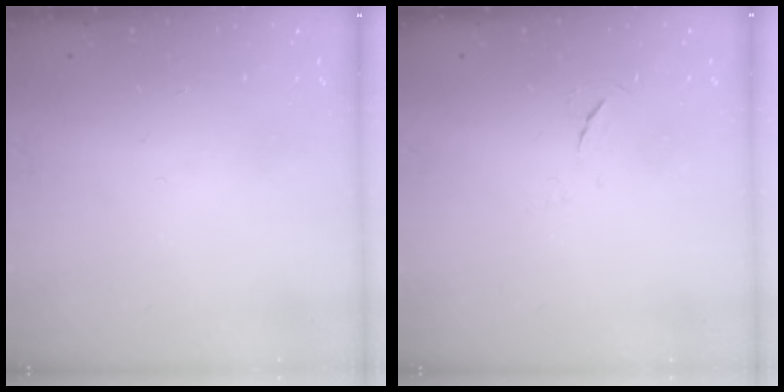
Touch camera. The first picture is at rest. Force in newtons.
{"total": 3.8, "press": 3.7, "slide": 0.6}